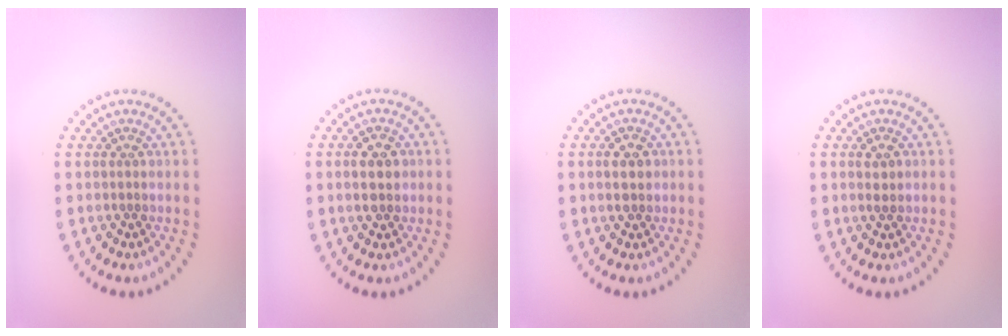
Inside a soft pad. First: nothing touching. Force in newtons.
{"total": 2.9, "press": 2.9, "slide": 0.1}
{"total": 2.3, "press": 2.3, "slide": 0.1}
{"total": 1.2, "press": 1.0, "slide": 0.5}